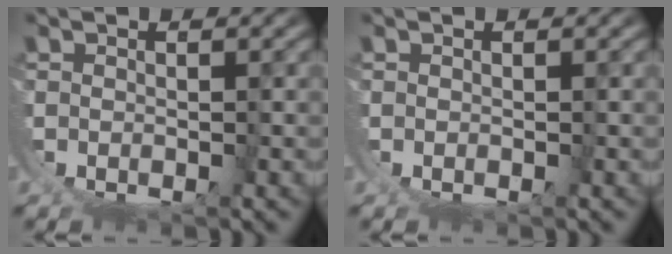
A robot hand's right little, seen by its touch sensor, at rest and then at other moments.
{"total": 0.0}